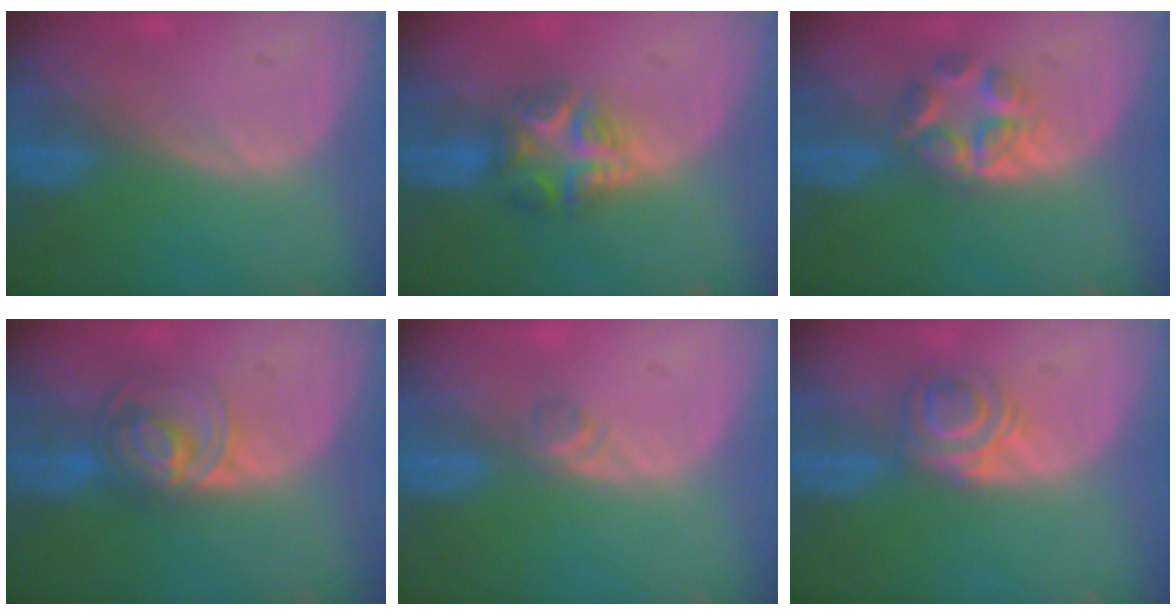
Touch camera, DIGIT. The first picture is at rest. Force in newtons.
{"total": 6.3, "press": 6.1, "slide": 1.8}
{"total": 5.5, "press": 5.2, "slide": 1.7}
{"total": 7.2, "press": 6.1, "slide": 3.9}
{"total": 1.6, "press": 1.4, "slide": 0.8}
{"total": 5.9, "press": 4.8, "slide": 3.4}